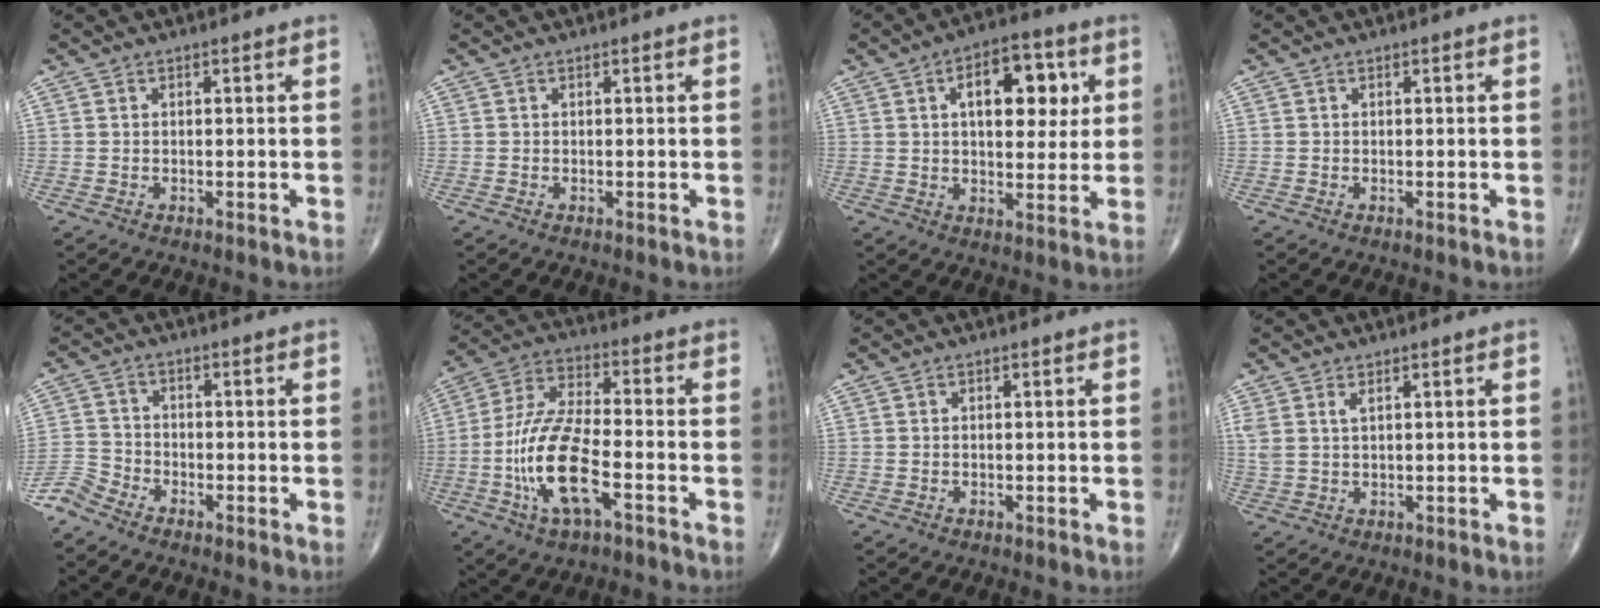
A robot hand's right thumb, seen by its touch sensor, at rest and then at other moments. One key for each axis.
{"total": 0.0}
{"total": 13.0, "fx": 3.7, "fy": 7.0, "fz": 10.4, "tx": -0.105, "ty": -0.001, "tz": 0.050}
{"total": 0.0}
{"total": 4.2, "fx": -3.9, "fy": 1.4, "fz": 0.9, "tx": -0.018, "ty": -0.001, "tz": -0.090}
{"total": 14.7, "fx": -4.8, "fy": 5.3, "fz": 12.9, "tx": -0.265, "ty": 0.027, "tz": -0.091}
{"total": 0.0}
{"total": 3.0, "fx": 1.5, "fy": 1.2, "fz": 2.3, "tx": -0.057, "ty": 0.006, "tz": 0.038}